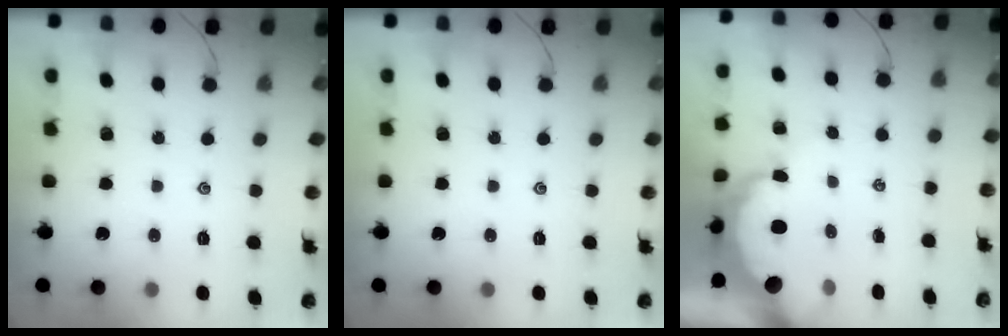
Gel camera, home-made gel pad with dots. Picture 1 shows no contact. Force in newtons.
{"total": 0.0}
{"total": 8.7, "press": 8.7, "slide": 1.0}